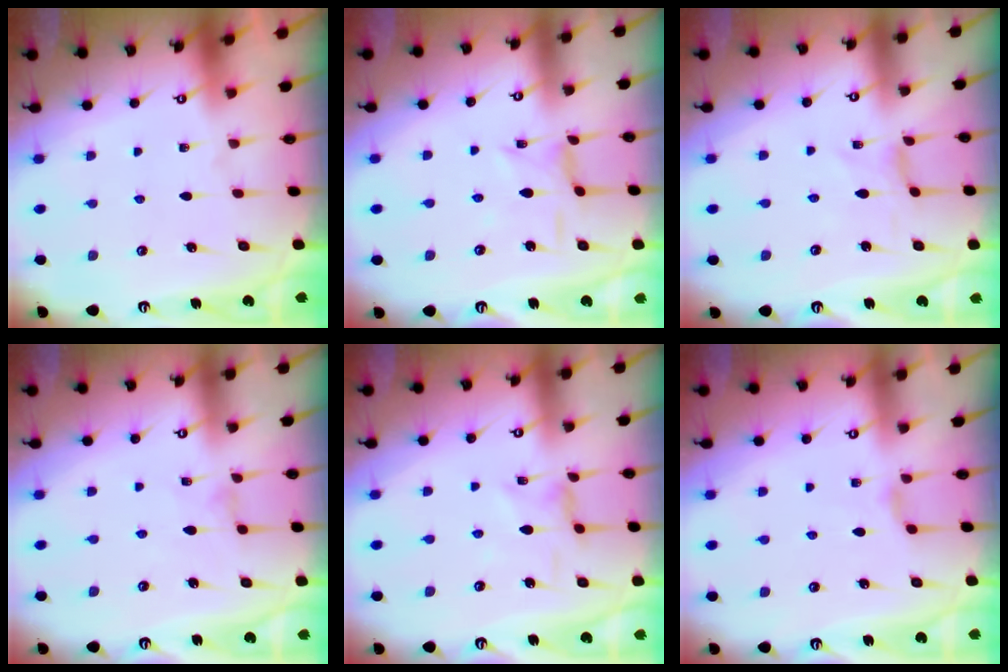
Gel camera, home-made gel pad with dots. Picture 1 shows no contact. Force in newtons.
{"total": 2.2, "press": 2.2, "slide": 0.4}
{"total": 0.0}
{"total": 0.6, "press": 0.6, "slide": 0.2}
{"total": 2.2, "press": 2.1, "slide": 0.5}
{"total": 1.4, "press": 1.4, "slide": 0.3}